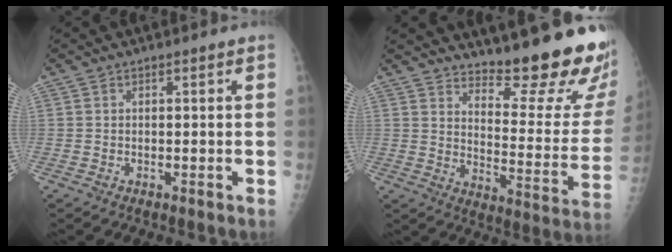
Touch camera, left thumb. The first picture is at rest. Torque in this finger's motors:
{"motor_torque": [0.52, 0.35, -0.04, -0.39, 0.10]}